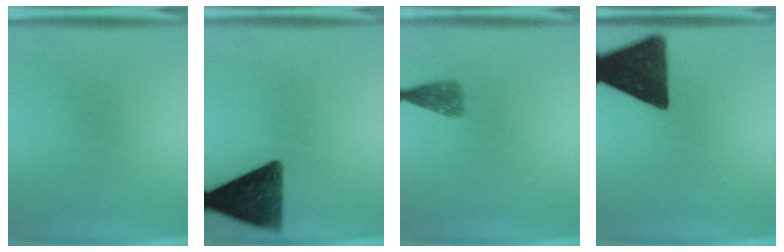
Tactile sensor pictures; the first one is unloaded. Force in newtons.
{"total": 12.0}
{"total": 2.4}
{"total": 15.9}